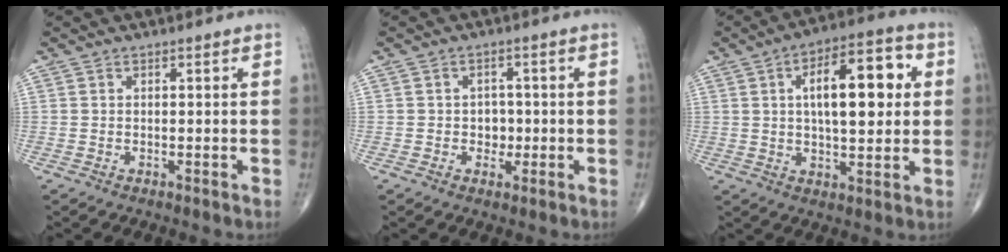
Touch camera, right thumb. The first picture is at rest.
{"total": 3.0, "force": [-0.5, 2.6, 1.5], "torque": [0.001, 0.008, -0.010]}
{"total": 15.5, "force": [3.1, 6.5, 13.7], "torque": [-0.181, 0.013, 0.042]}